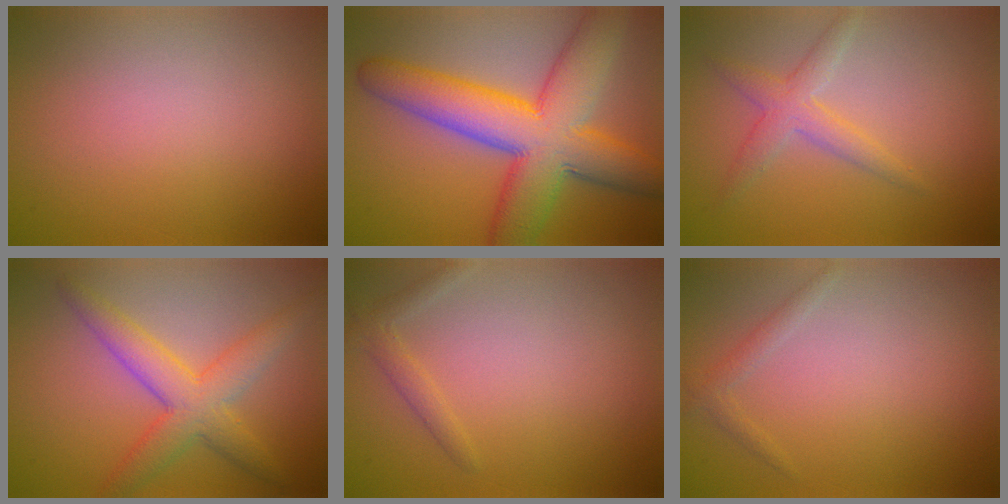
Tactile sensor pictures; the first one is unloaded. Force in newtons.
{"total": 11.7, "press": 11.7, "slide": 0.4}
{"total": 2.7, "press": 2.7, "slide": 0.1}
{"total": 5.2, "press": 5.2, "slide": 0.1}
{"total": 1.4, "press": 1.4, "slide": 0.0}
{"total": 1.1, "press": 1.1, "slide": 0.0}